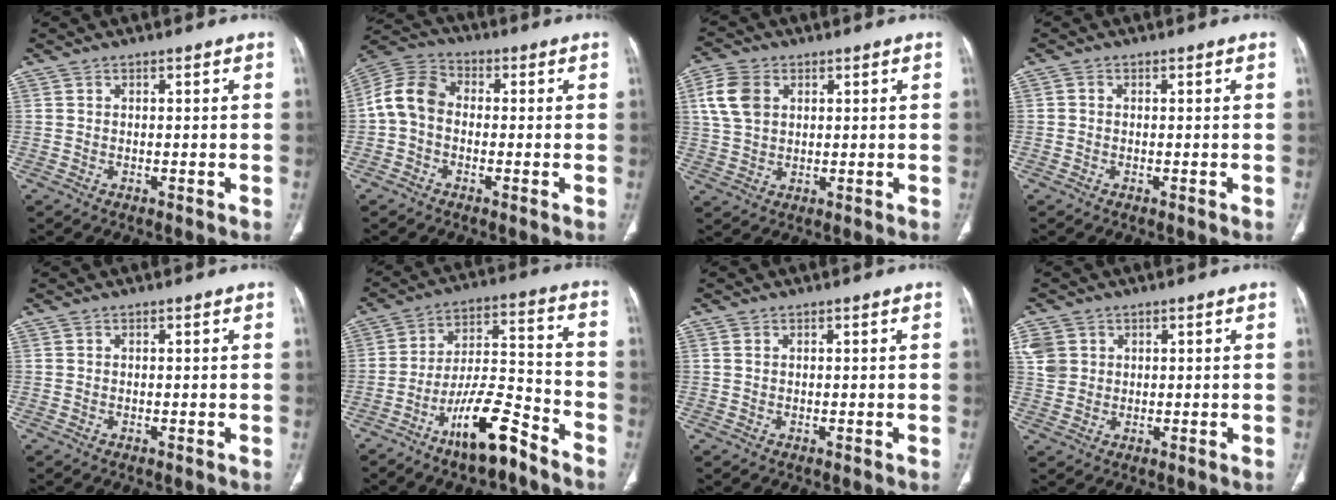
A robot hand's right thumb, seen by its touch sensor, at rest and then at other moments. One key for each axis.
{"total": 9.0, "fx": -0.7, "fy": 6.7, "fz": 5.9, "tx": -0.108, "ty": 0.026, "tz": -0.030}
{"total": 8.2, "fx": 2.5, "fy": 5.7, "fz": 5.3, "tx": -0.107, "ty": 0.002, "tz": 0.051}
{"total": 0.6, "fx": -0.1, "fy": 0.4, "fz": 0.4, "tx": -0.007, "ty": 0.000, "tz": -0.006}
{"total": 0.0}
{"total": 13.5, "fx": -9.3, "fy": 3.8, "fz": 9.0, "tx": -0.156, "ty": 0.080, "tz": -0.164}
{"total": 0.7, "fx": 0.4, "fy": 0.4, "fz": 0.4, "tx": -0.012, "ty": 0.006, "tz": 0.009}
{"total": 5.3, "fx": 1.9, "fy": 4.4, "fz": 2.3, "tx": -0.035, "ty": 0.001, "tz": 0.046}